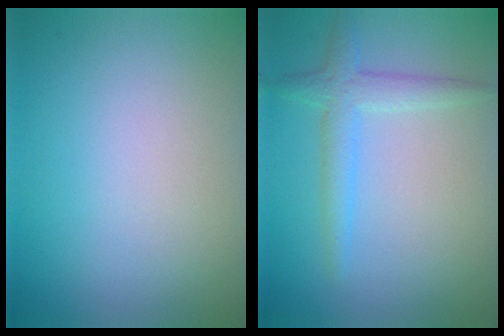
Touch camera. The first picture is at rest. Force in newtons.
{"total": 2.6, "press": 2.6, "slide": 0.1}